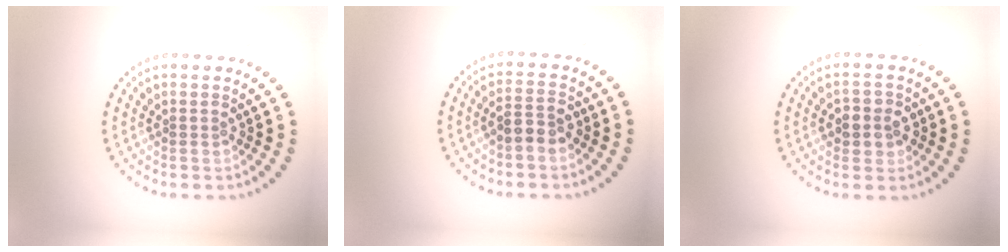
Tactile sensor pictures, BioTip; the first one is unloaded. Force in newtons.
{"total": 2.2, "press": 2.1, "slide": 0.6}
{"total": 2.7, "press": 2.6, "slide": 0.7}